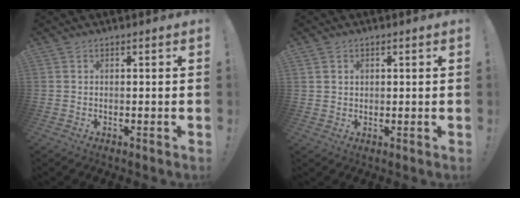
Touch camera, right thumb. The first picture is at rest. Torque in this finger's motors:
{"motor_torque": [-0.36, 0.12, -0.31, 0.21, -0.09]}